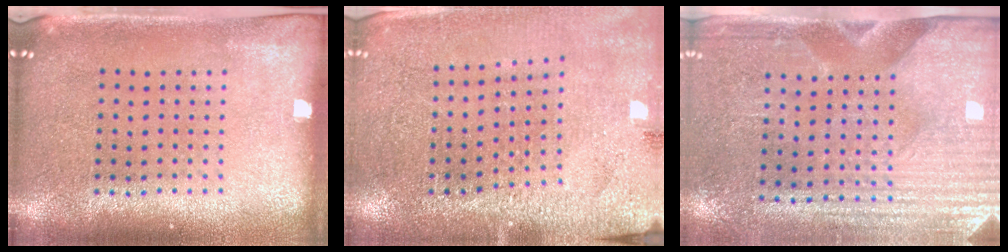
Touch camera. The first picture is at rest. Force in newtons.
{"total": 2.8, "press": 2.8, "slide": 0.1}
{"total": 3.1, "press": 2.8, "slide": 1.4}